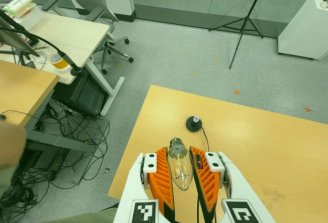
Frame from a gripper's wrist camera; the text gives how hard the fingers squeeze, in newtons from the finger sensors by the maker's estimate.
{"total": 20.1, "left": 22.4, "right": 17.7}